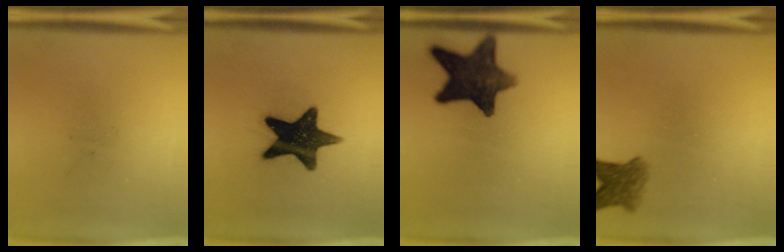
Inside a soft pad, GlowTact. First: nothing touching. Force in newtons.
{"total": 16.2}
{"total": 13.2}
{"total": 4.2}